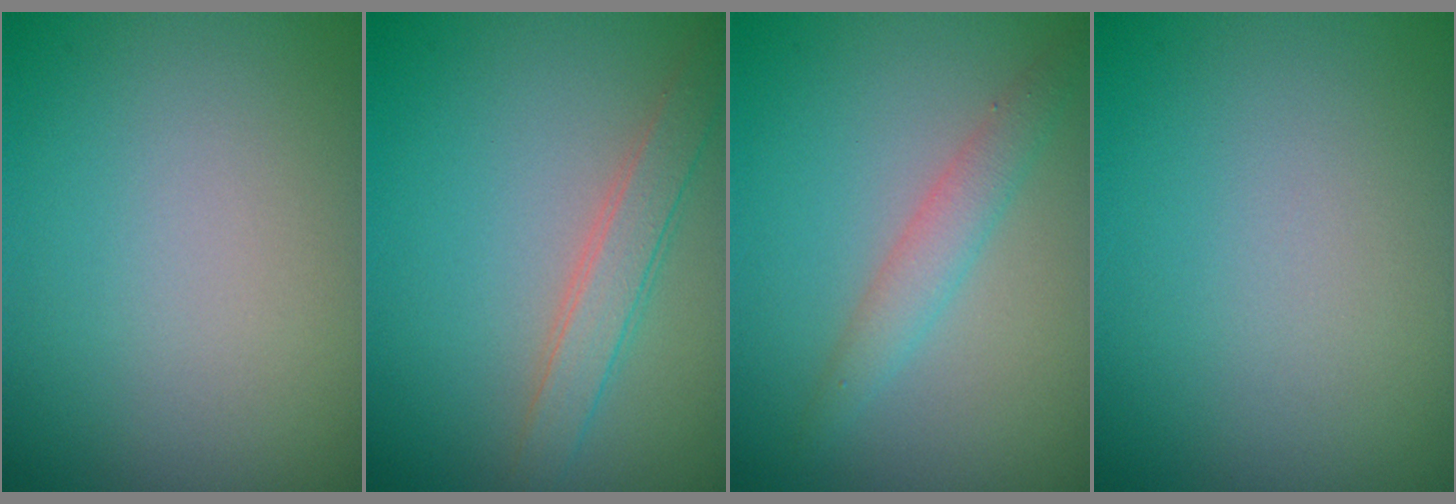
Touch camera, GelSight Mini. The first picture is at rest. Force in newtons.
{"total": 2.5, "press": 2.5, "slide": 0.1}
{"total": 2.3, "press": 2.3, "slide": 0.0}
{"total": 0.0}